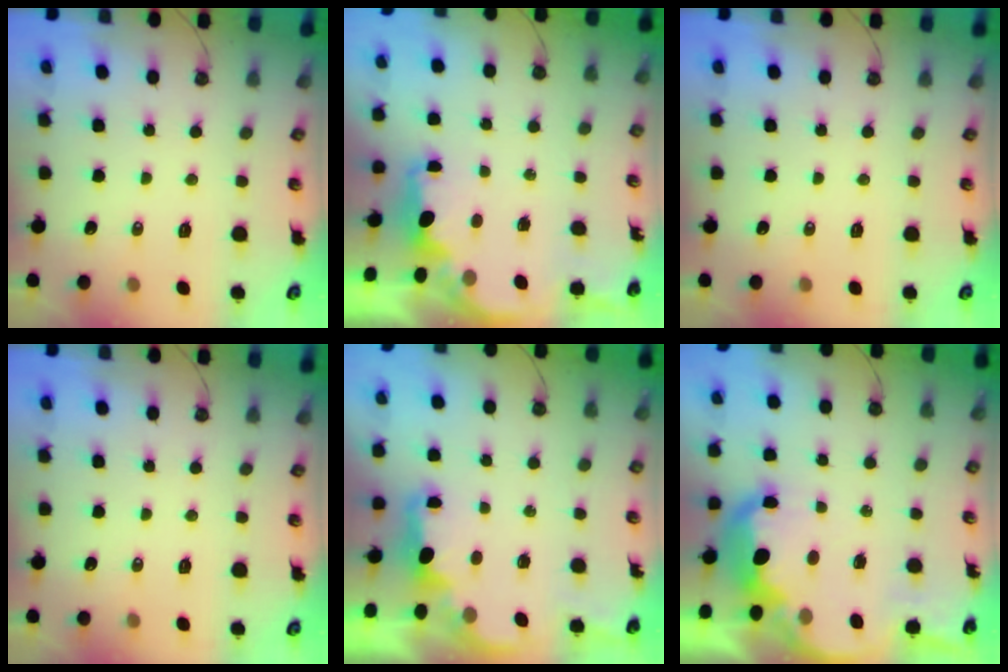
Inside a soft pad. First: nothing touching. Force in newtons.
{"total": 1.8, "press": 1.7, "slide": 0.5}
{"total": 0.0}
{"total": 0.0}
{"total": 2.3, "press": 2.2, "slide": 0.7}
{"total": 12.3, "press": 12.2, "slide": 1.1}